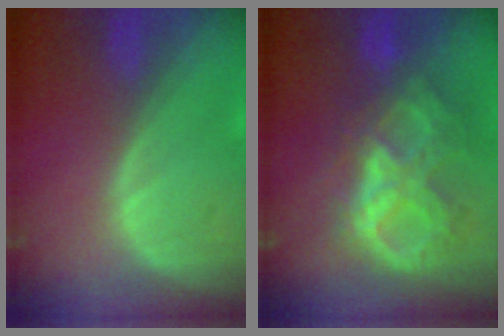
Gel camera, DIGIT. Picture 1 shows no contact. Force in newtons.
{"total": 10.2, "press": 8.7, "slide": 5.3}